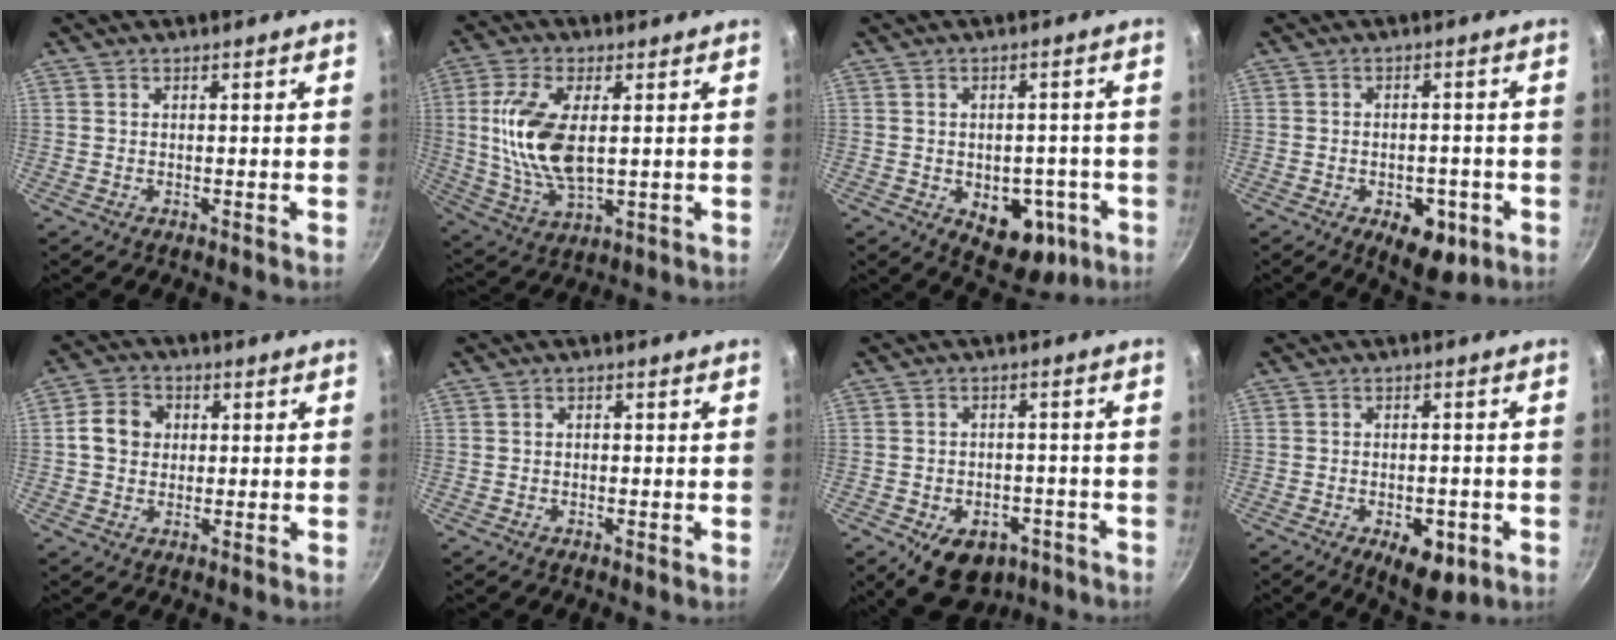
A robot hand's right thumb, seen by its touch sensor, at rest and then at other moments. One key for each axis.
{"total": 14.2, "fx": 1.5, "fy": 6.9, "fz": 12.4, "tx": -0.256, "ty": -0.011, "tz": 0.038}
{"total": 10.9, "fx": -4.0, "fy": 6.8, "fz": 7.5, "tx": -0.068, "ty": 0.020, "tz": -0.041}
{"total": 8.5, "fx": -3.7, "fy": 4.6, "fz": 6.2, "tx": -0.066, "ty": 0.011, "tz": -0.044}
{"total": 7.1, "fx": 0.7, "fy": 5.9, "fz": 3.8, "tx": -0.056, "ty": 0.012, "tz": 0.007}
{"total": 0.7, "fx": -0.1, "fy": 0.6, "fz": 0.3, "tx": 0.002, "ty": 0.003, "tz": -0.005}
{"total": 11.2, "fx": -6.0, "fy": 7.4, "fz": 5.9, "tx": -0.070, "ty": 0.025, "tz": -0.080}
{"total": 8.0, "fx": -3.3, "fy": 4.0, "fz": 6.1, "tx": -0.073, "ty": 0.005, "tz": -0.039}